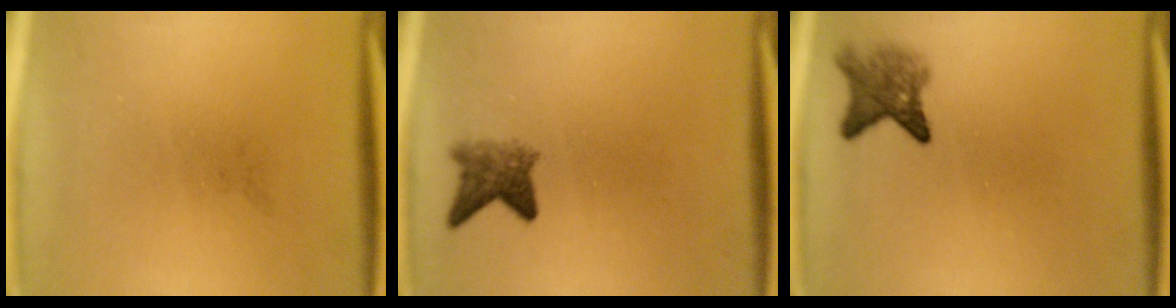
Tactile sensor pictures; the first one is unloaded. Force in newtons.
{"total": 3.2}
{"total": 3.9}